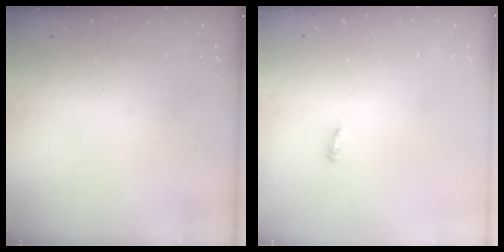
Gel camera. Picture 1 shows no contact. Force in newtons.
{"total": 2.9, "press": 2.9, "slide": 0.2}